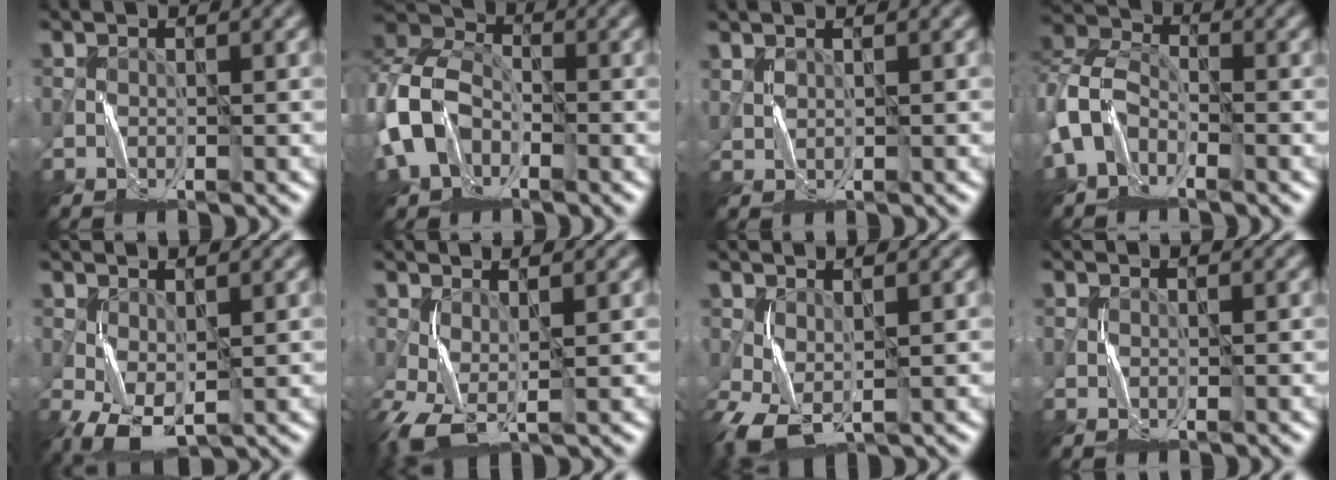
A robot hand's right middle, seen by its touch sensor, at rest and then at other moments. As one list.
[{"total": 7.1, "force": [-2.5, 5.1, 4.2], "torque": [-0.100, 0.007, -0.066]}, {"total": 1.0, "force": [1.0, 0.1, 0.3], "torque": [-0.014, -0.002, 0.024]}, {"total": 5.4, "force": [-2.5, 3.5, 3.2], "torque": [-0.068, 0.007, -0.063]}, {"total": 3.8, "force": [-0.3, 2.0, 3.2], "torque": [-0.086, 0.003, -0.003]}, {"total": 4.2, "force": [-0.6, 1.9, 3.7], "torque": [-0.099, 0.001, -0.015]}, {"total": 4.2, "force": [-0.5, 2.3, 3.5], "torque": [-0.098, -0.001, -0.009]}, {"total": 0.0}]